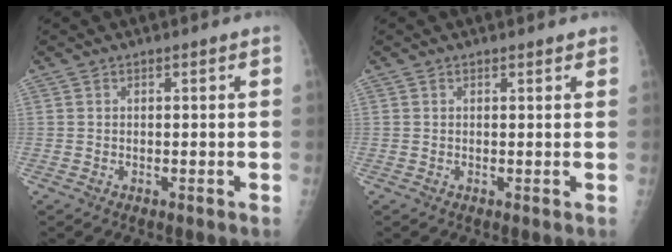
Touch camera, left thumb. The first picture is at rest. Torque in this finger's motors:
{"motor_torque": [-0.07, 0.39, -0.26, -0.30, 0.00]}